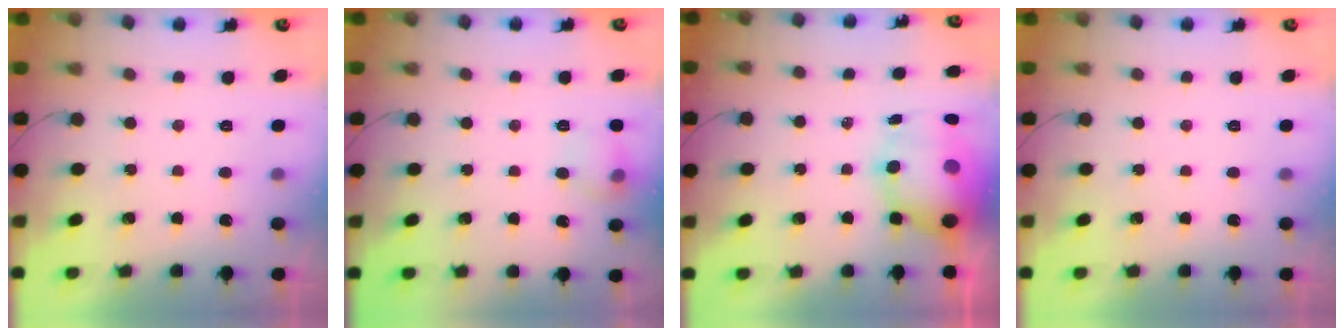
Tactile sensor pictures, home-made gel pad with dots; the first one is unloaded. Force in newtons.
{"total": 7.0, "press": 6.9, "slide": 1.3}
{"total": 9.8, "press": 9.5, "slide": 2.6}
{"total": 0.0}